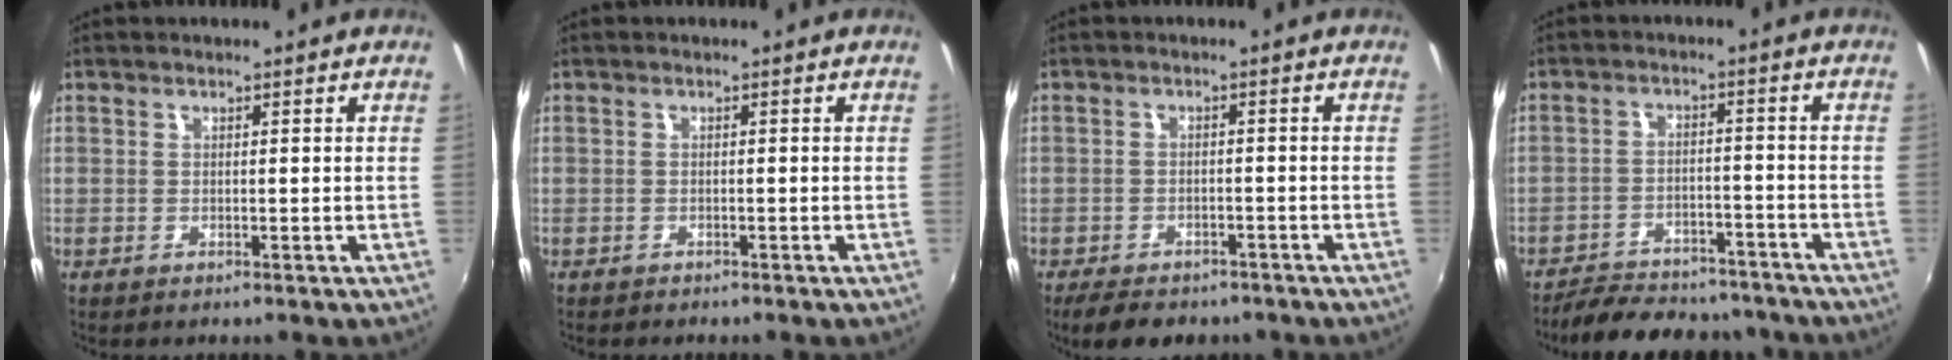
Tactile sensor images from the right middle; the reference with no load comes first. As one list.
[{"total": 1.0, "force": [-0.9, 0.4, 0.1], "torque": [-0.007, -0.002, -0.014]}, {"total": 7.8, "force": [-6.2, 3.4, 3.3], "torque": [-0.074, -0.012, -0.092]}, {"total": 17.1, "force": [-14.8, 5.8, 6.3], "torque": [-0.138, 0.003, -0.195]}]